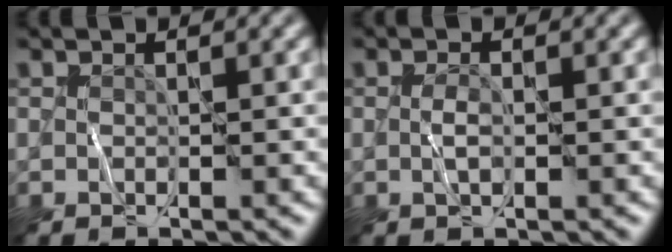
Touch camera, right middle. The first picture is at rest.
{"total": 1.2, "force": [-0.1, 0.4, 1.1], "torque": [-0.022, 0.001, -0.006]}